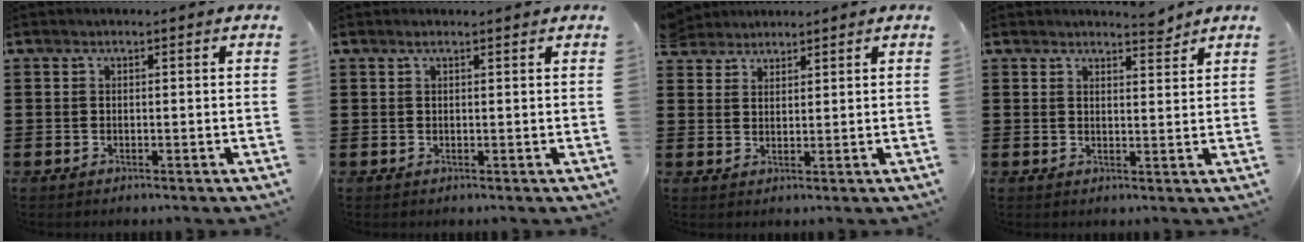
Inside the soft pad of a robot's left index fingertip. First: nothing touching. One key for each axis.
{"total": 0.9, "fx": 0.7, "fy": 0.1, "fz": 0.6, "tx": -0.013, "ty": -0.001, "tz": 0.013}
{"total": 2.6, "fx": 2.4, "fy": 0.9, "fz": -0.6, "tx": 0.001, "ty": 0.002, "tz": 0.046}
{"total": 3.3, "fx": 3.2, "fy": 0.3, "fz": 0.8, "tx": -0.015, "ty": -0.011, "tz": 0.057}